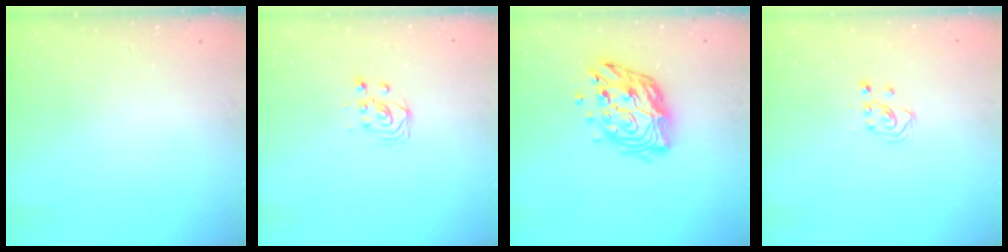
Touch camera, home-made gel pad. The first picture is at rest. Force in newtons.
{"total": 2.9, "press": 2.9, "slide": 0.4}
{"total": 15.0, "press": 14.9, "slide": 1.6}
{"total": 3.0, "press": 2.8, "slide": 1.0}